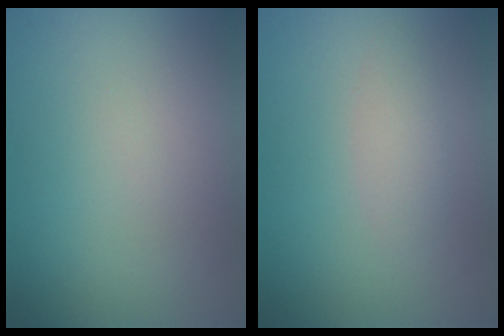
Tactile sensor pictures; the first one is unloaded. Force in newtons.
{"total": 1.6, "press": 1.6, "slide": 0.1}